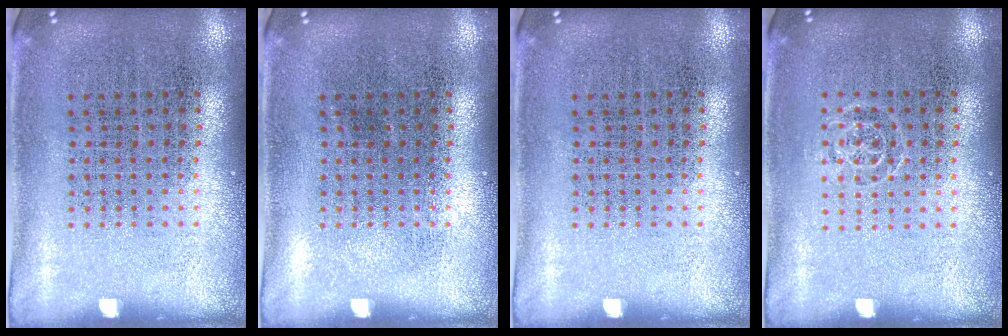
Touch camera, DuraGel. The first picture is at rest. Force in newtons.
{"total": 0.0}
{"total": 0.0}
{"total": 0.6, "press": 0.5, "slide": 0.3}